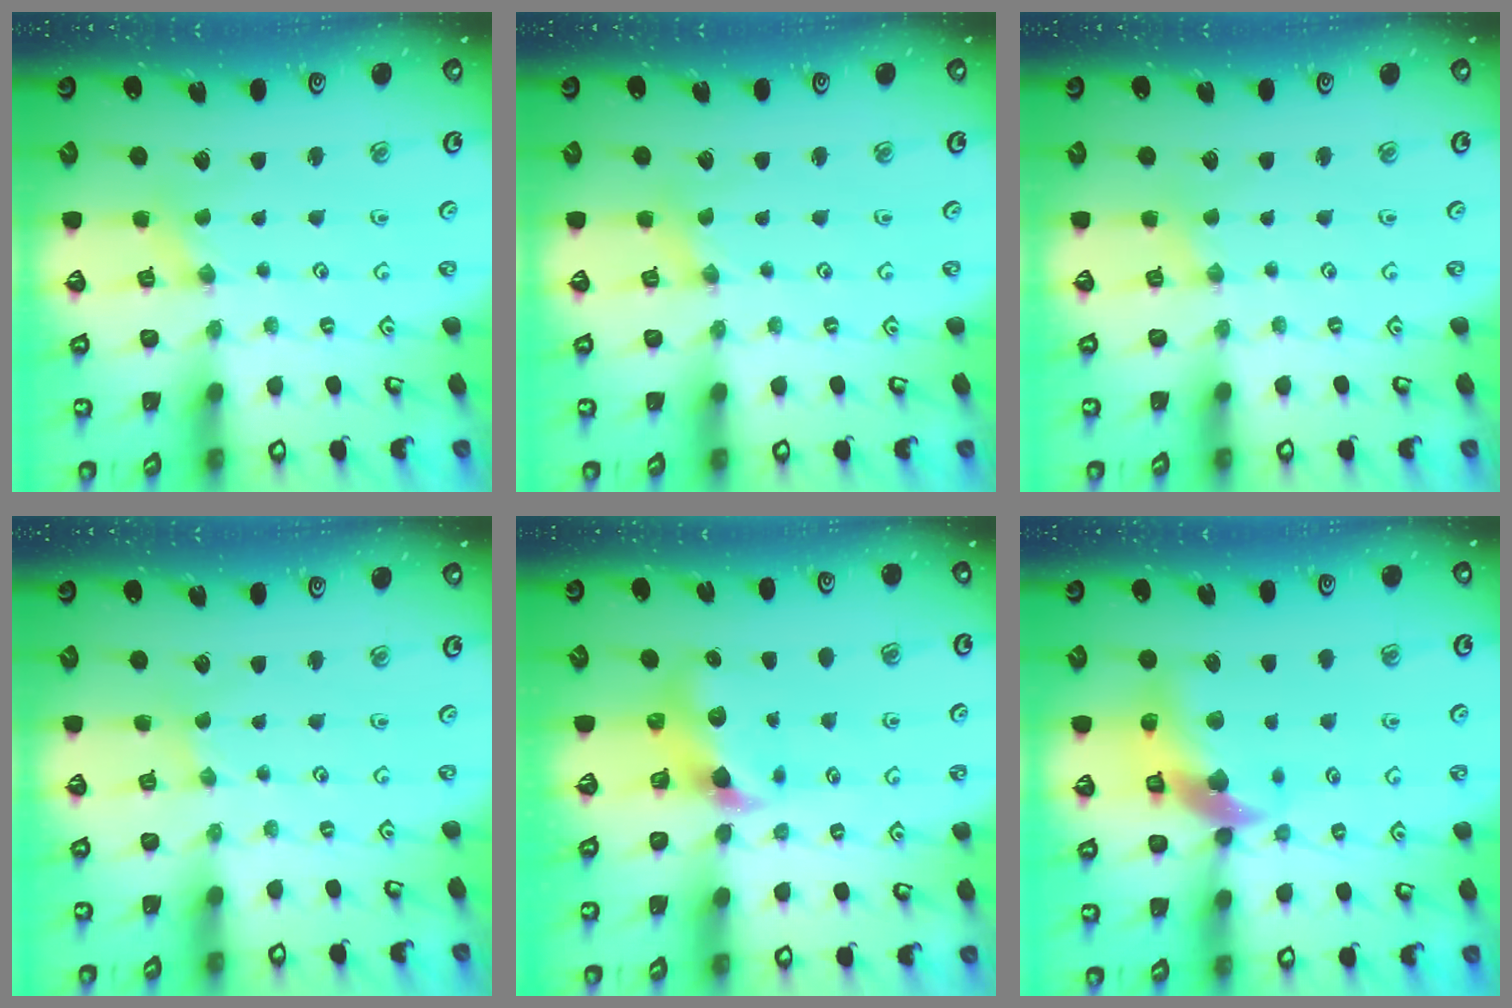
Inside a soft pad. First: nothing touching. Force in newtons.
{"total": 0.0}
{"total": 0.6, "press": 0.6, "slide": 0.1}
{"total": 0.0}
{"total": 7.0, "press": 7.0, "slide": 1.1}
{"total": 13.2, "press": 13.1, "slide": 1.5}